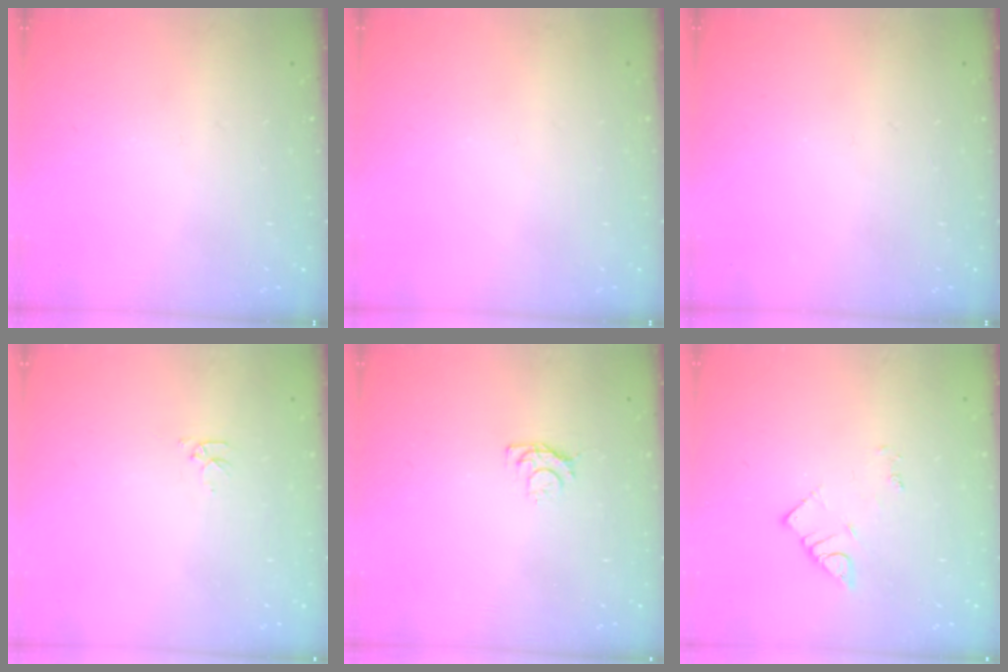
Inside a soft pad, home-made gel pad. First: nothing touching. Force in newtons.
{"total": 0.0}
{"total": 0.0}
{"total": 2.8, "press": 2.7, "slide": 0.4}
{"total": 3.4, "press": 3.4, "slide": 0.5}
{"total": 2.7, "press": 2.7, "slide": 0.4}